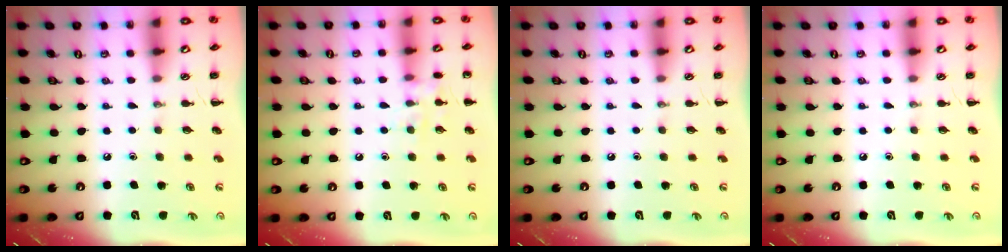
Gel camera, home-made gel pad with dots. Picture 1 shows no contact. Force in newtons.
{"total": 7.8, "press": 7.8, "slide": 0.7}
{"total": 0.0}
{"total": 0.0}